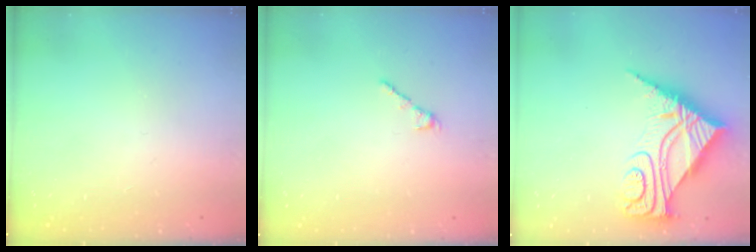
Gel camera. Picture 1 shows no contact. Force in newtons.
{"total": 2.2, "press": 2.2, "slide": 0.4}
{"total": 13.6, "press": 13.5, "slide": 1.4}